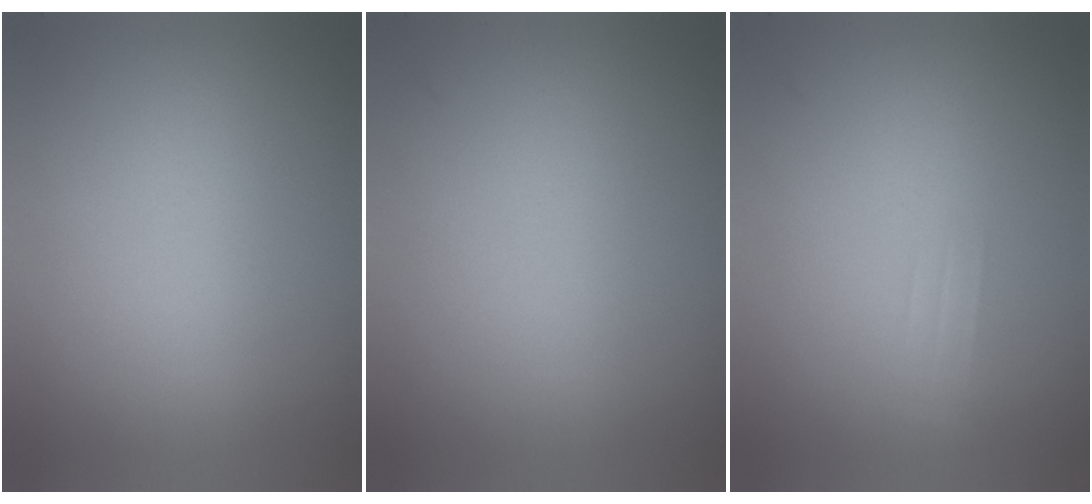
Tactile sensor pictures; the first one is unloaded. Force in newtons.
{"total": 1.0}
{"total": 2.0}